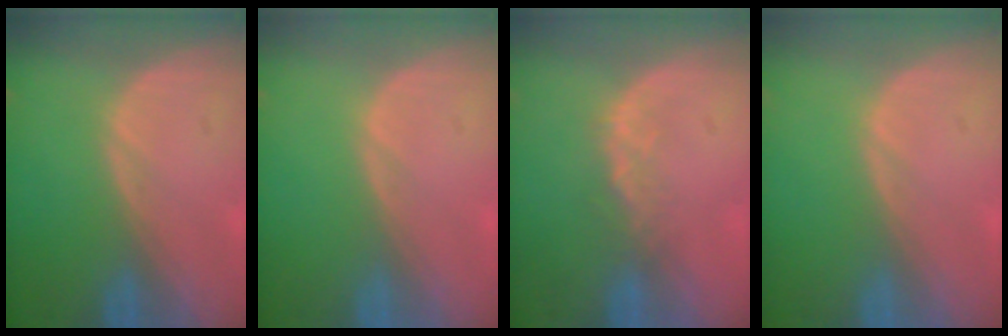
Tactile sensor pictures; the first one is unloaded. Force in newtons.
{"total": 0.0}
{"total": 2.6, "press": 2.1, "slide": 1.5}
{"total": 0.0}